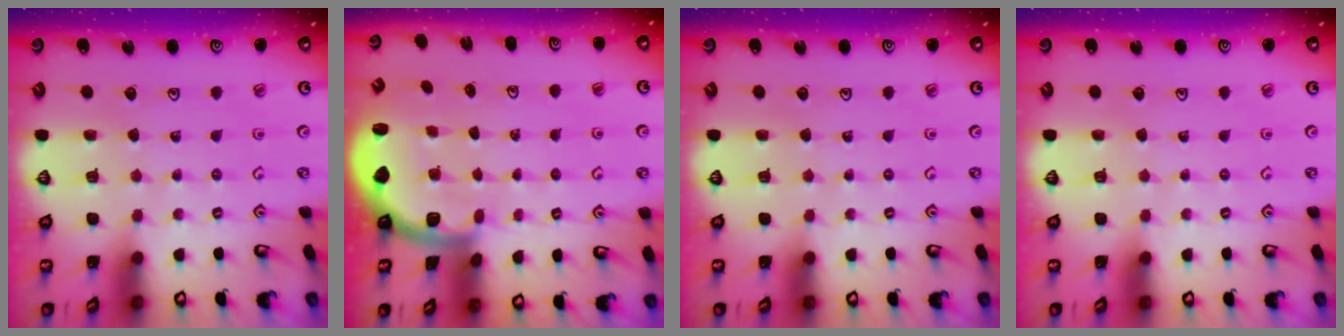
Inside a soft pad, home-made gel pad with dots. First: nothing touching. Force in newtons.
{"total": 2.0, "press": 2.0, "slide": 0.5}
{"total": 0.0}
{"total": 0.0}